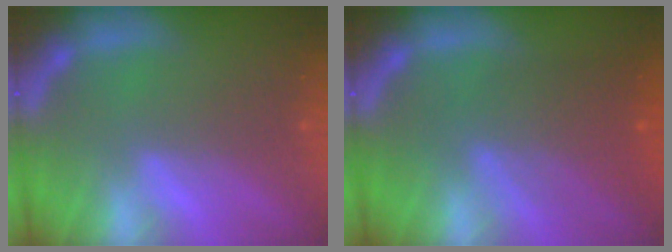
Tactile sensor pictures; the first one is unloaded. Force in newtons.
{"total": 6.0}